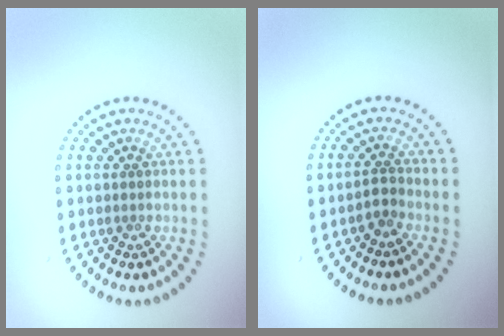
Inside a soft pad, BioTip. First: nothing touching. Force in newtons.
{"total": 1.2, "press": 1.0, "slide": 0.6}